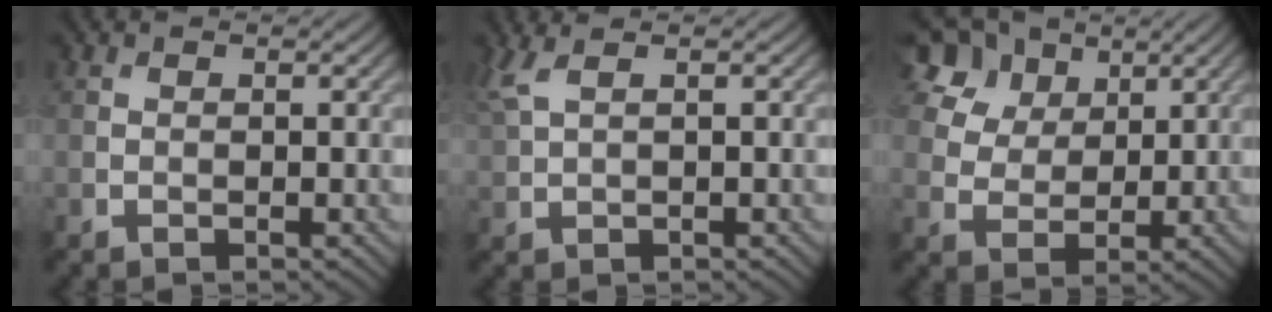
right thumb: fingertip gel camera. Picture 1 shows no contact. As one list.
[{"total": 3.2, "force": [1.8, 0.8, 2.6], "torque": [-0.071, 0.015, 0.041]}, {"total": 9.9, "force": [5.5, 6.8, 4.6], "torque": [-0.149, 0.012, 0.110]}]